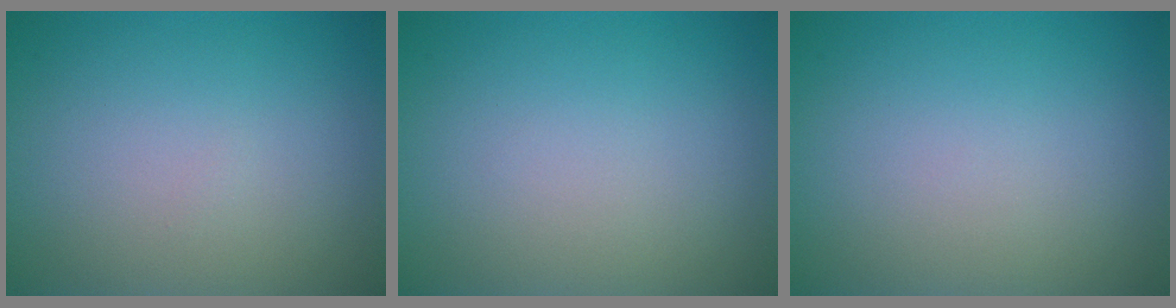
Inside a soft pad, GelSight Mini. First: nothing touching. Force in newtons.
{"total": 0.0}
{"total": 0.0}